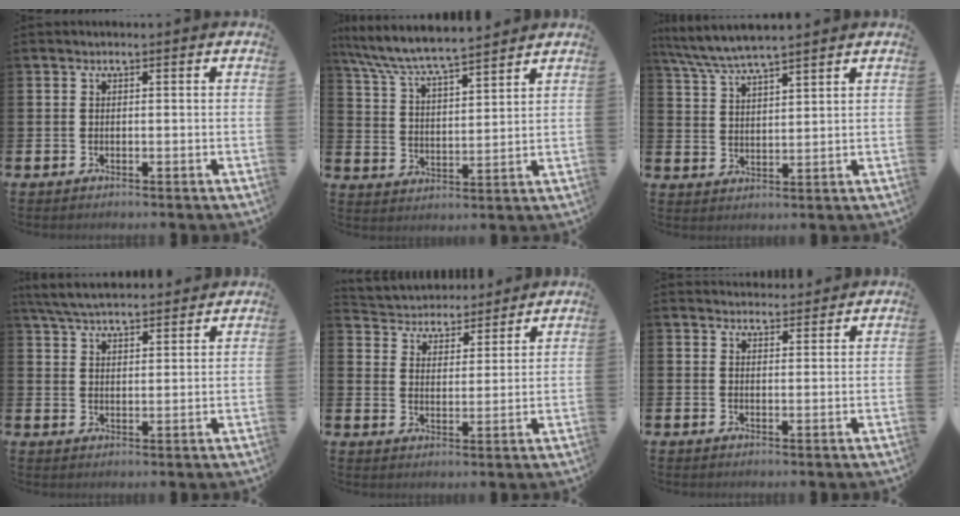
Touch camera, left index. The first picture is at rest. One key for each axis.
{"total": 7.4, "fx": 7.1, "fy": 0.4, "fz": 2.2, "tx": -0.075, "ty": -0.042, "tz": 0.125}
{"total": 5.8, "fx": 5.5, "fy": 0.3, "fz": 1.9, "tx": -0.061, "ty": -0.022, "tz": 0.098}
{"total": 5.7, "fx": 5.6, "fy": 0.8, "fz": 1.2, "tx": -0.047, "ty": -0.023, "tz": 0.102}
{"total": 4.5, "fx": 4.2, "fy": 1.4, "fz": -0.5, "tx": -0.020, "ty": -0.033, "tz": 0.073}
{"total": 2.8, "fx": 2.8, "fy": 0.5, "fz": -0.2, "tx": 0.013, "ty": -0.019, "tz": 0.047}